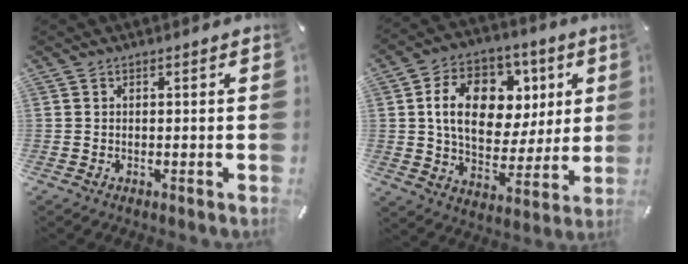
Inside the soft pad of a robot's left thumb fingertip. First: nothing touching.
{"total": 16.8, "force": [4.6, 12.4, 10.4], "torque": [-0.159, 0.003, 0.088]}